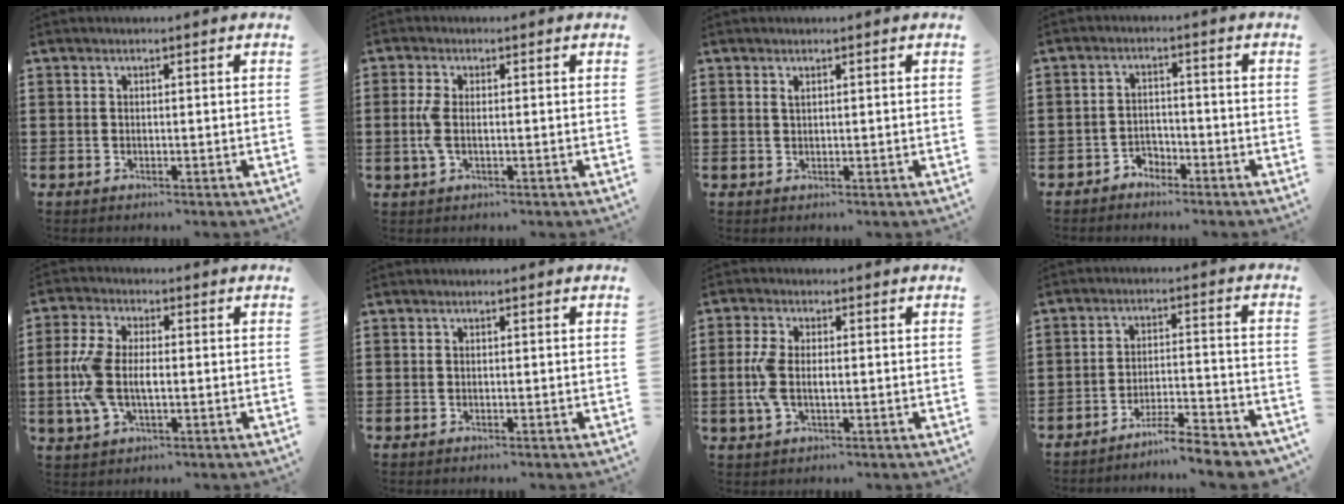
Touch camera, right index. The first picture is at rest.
{"total": 3.6, "force": [-0.3, 1.5, 3.2], "torque": [-0.089, -0.008, -0.015]}
{"total": 0.7, "force": [0.5, 0.2, 0.5], "torque": [-0.012, 0.002, 0.009]}
{"total": 2.5, "force": [-2.2, 1.1, 0.0], "torque": [-0.009, 0.005, -0.048]}
{"total": 7.8, "force": [-0.7, 4.1, 6.5], "torque": [-0.174, -0.008, -0.025]}
{"total": 0.0}
{"total": 5.0, "force": [-0.3, 2.5, 4.3], "torque": [-0.116, -0.009, -0.016]}
{"total": 5.8, "force": [-5.4, -0.2, 2.0], "torque": [-0.034, -0.004, -0.106]}